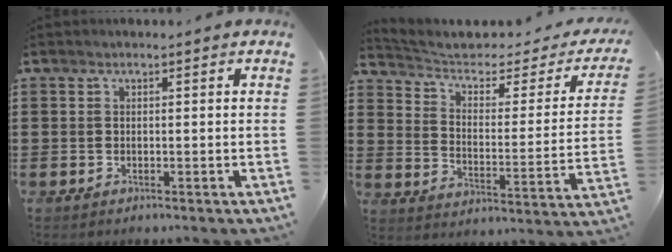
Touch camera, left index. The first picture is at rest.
{"total": 3.8, "force": [2.5, 1.5, 2.4], "torque": [-0.064, -0.023, 0.035]}